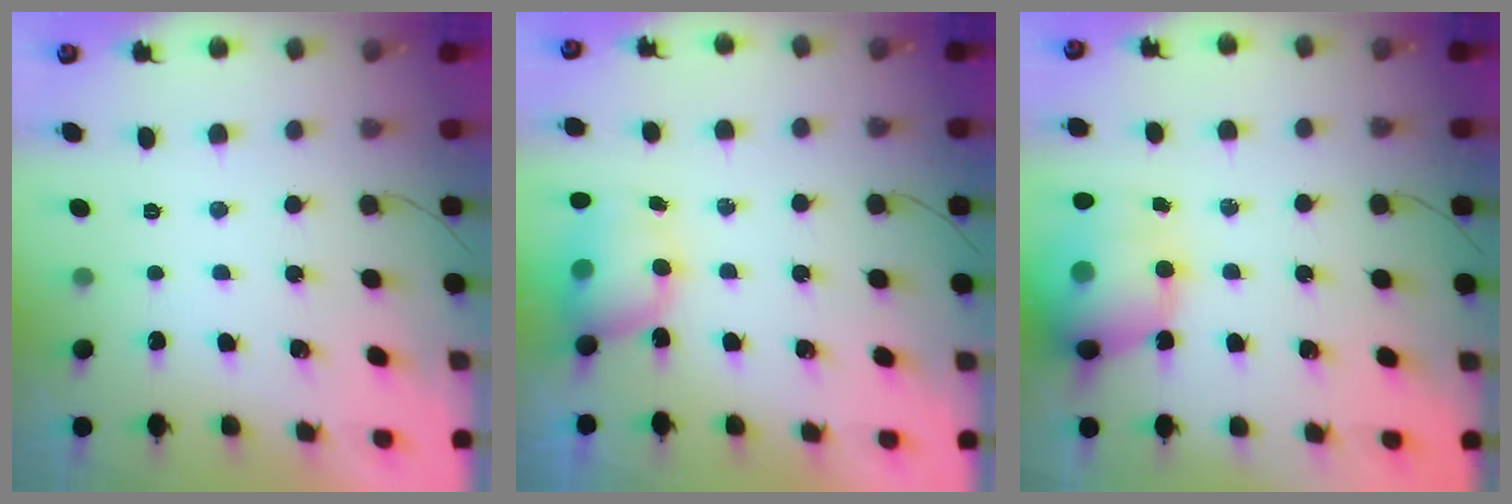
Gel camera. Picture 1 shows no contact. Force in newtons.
{"total": 7.9, "press": 7.9, "slide": 0.9}
{"total": 18.9, "press": 18.4, "slide": 4.3}